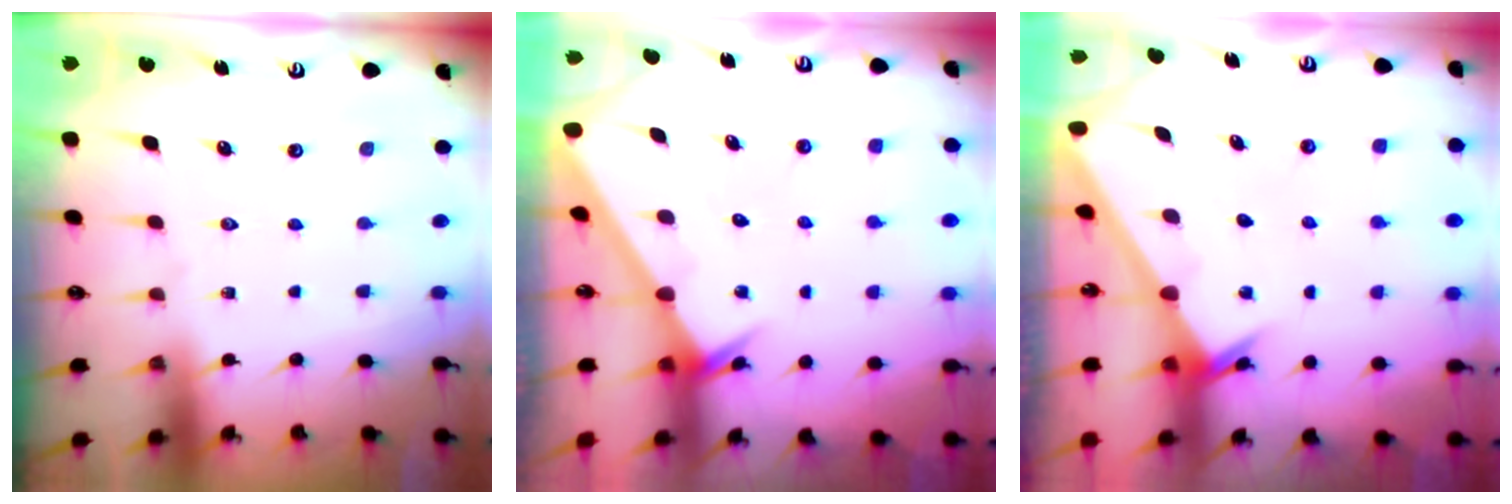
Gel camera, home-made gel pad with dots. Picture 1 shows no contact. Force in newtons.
{"total": 2.6, "press": 2.6, "slide": 0.0}
{"total": 2.6, "press": 2.6, "slide": 0.2}